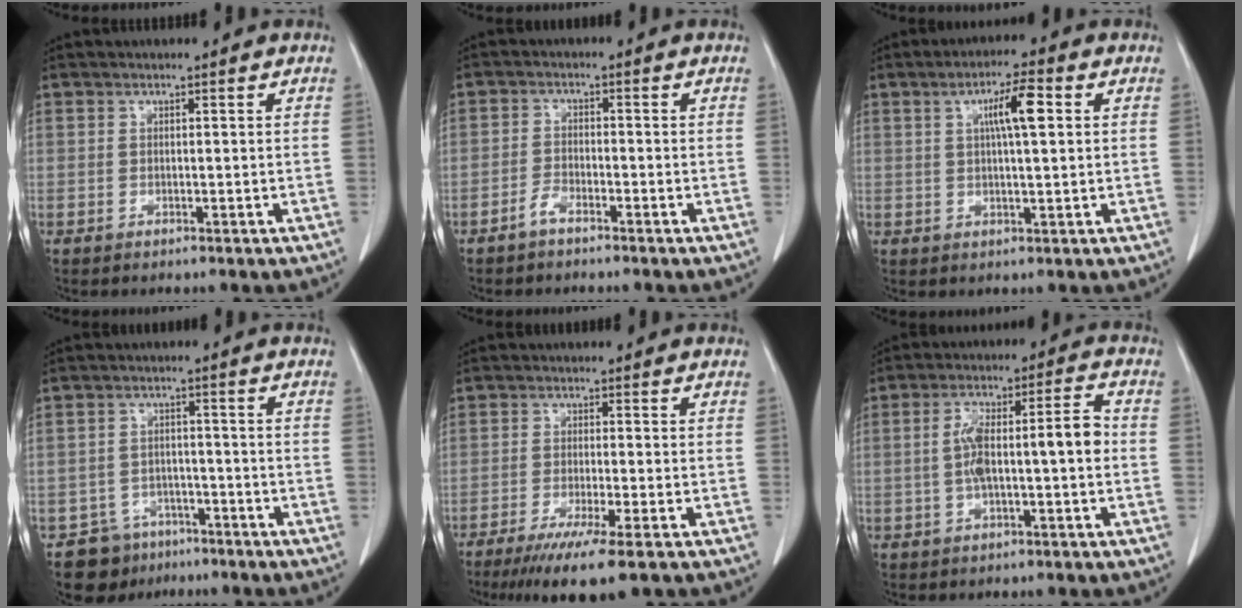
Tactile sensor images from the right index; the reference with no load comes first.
{"total": 2.0, "force": [-1.7, 0.6, 1.0], "torque": [-0.019, 0.002, -0.031]}
{"total": 6.2, "force": [1.7, 0.7, 5.9], "torque": [-0.102, 0.008, 0.029]}
{"total": 6.8, "force": [-4.7, 5.0, 0.0], "torque": [0.010, 0.021, -0.066]}
{"total": 9.0, "force": [-6.0, 0.0, 6.6], "torque": [-0.104, -0.023, -0.092]}
{"total": 9.7, "force": [-0.6, 1.9, 9.5], "torque": [-0.169, 0.033, -0.010]}